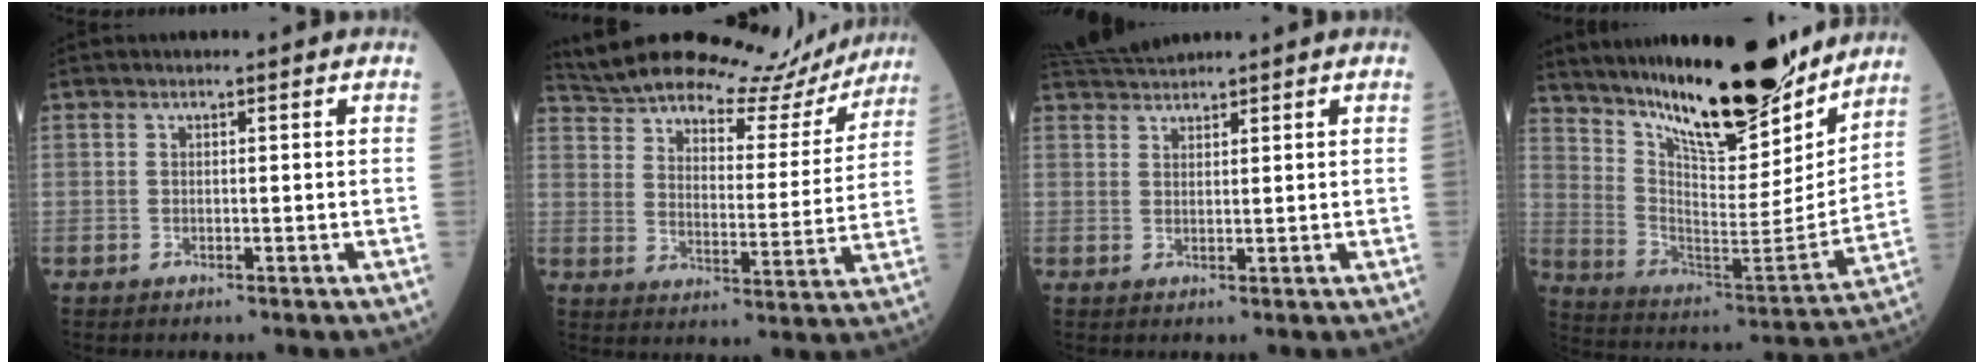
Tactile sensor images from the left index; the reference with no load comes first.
{"total": 20.9, "force": [19.4, 5.1, 5.8], "torque": [-0.100, -0.030, 0.268]}
{"total": 4.2, "force": [4.1, 0.1, 0.8], "torque": [-0.022, 0.026, 0.080]}
{"total": 22.2, "force": [18.0, 4.3, 12.4], "torque": [-0.200, -0.029, 0.283]}